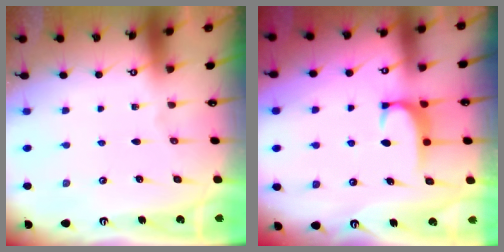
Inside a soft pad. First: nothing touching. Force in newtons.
{"total": 1.7, "press": 1.6, "slide": 0.5}